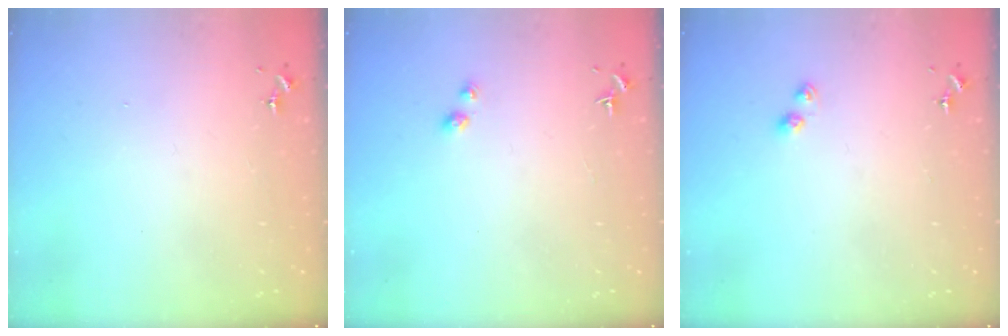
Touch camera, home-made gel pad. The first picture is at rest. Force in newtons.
{"total": 3.0, "press": 3.0, "slide": 0.5}
{"total": 3.7, "press": 3.7, "slide": 0.5}